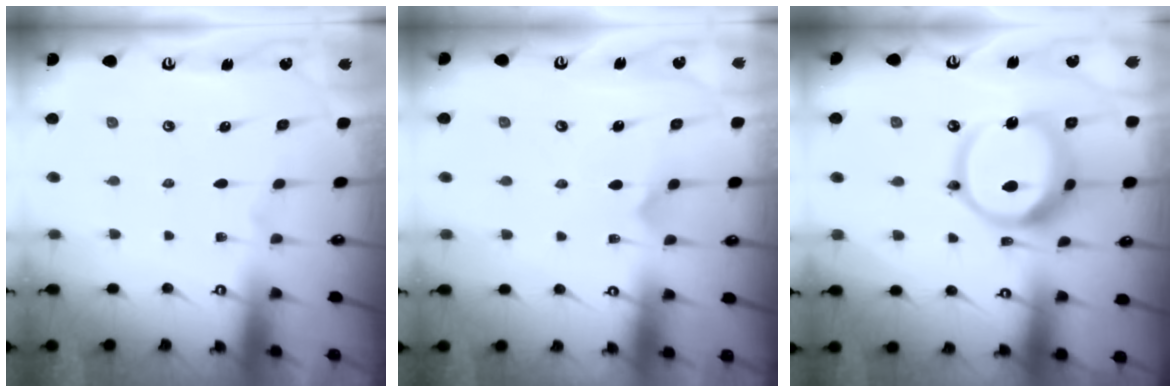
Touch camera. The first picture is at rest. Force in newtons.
{"total": 5.8, "press": 5.8, "slide": 0.4}
{"total": 16.3, "press": 16.2, "slide": 2.0}